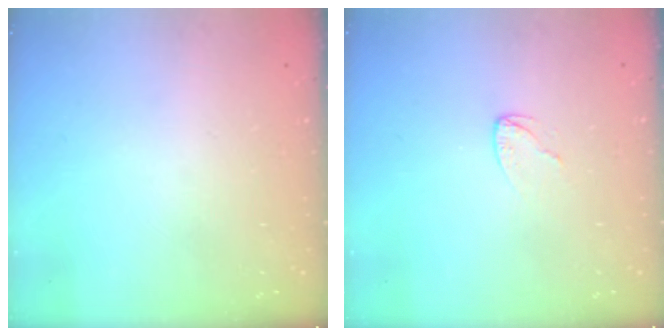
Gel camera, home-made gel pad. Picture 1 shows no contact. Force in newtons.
{"total": 2.4, "press": 2.4, "slide": 0.2}